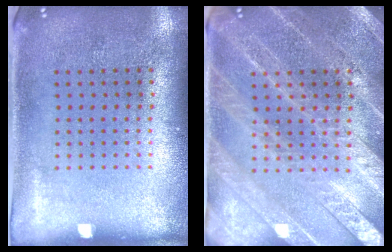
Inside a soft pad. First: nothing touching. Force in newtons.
{"total": 3.4, "press": 3.3, "slide": 1.0}